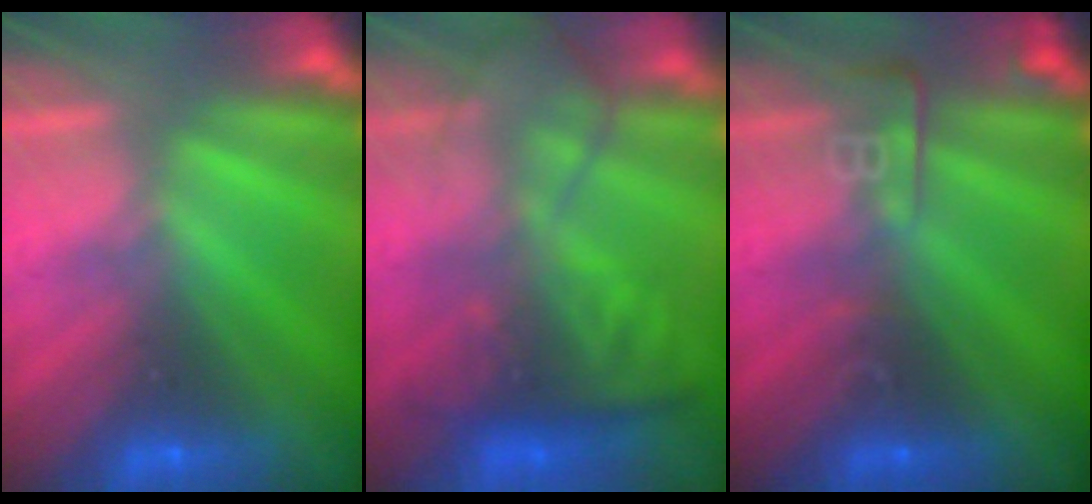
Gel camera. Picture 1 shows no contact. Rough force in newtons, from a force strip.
{"total": 7.4}
{"total": 2.6}